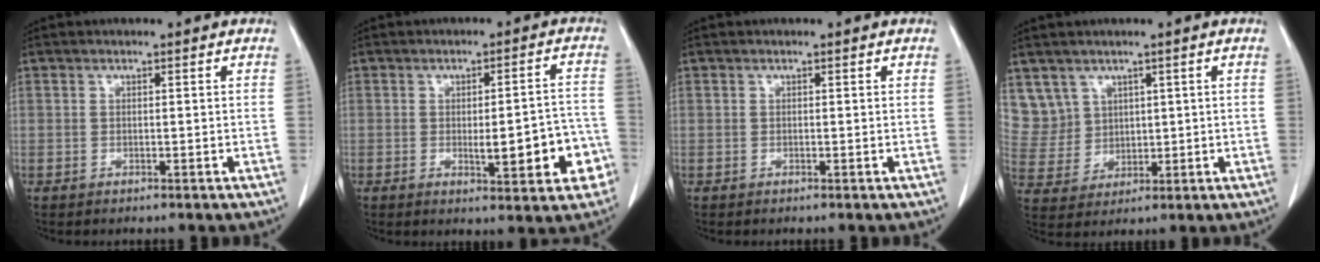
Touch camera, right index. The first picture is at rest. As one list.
[{"total": 9.6, "force": [-2.8, 2.4, 8.9], "torque": [-0.105, 0.015, -0.028]}, {"total": 0.0}, {"total": 7.7, "force": [4.4, 6.3, 0.0], "torque": [-0.008, 0.017, 0.106]}]